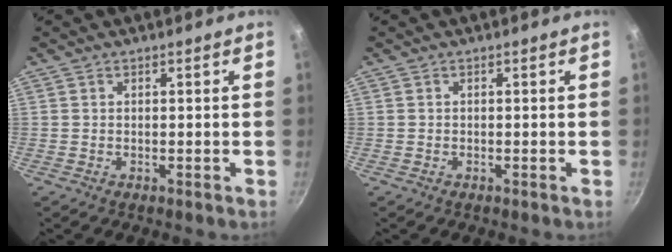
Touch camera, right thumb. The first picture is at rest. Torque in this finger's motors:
{"motor_torque": [-0.05, -0.12, -0.03, 0.12, 0.01]}